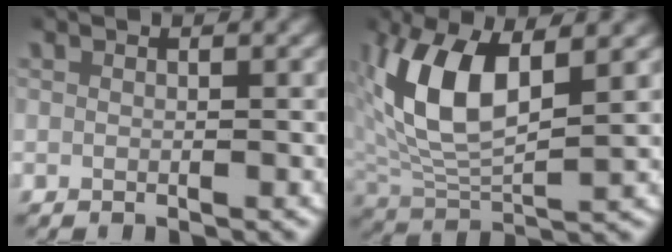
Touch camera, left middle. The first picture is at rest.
{"total": 7.2, "force": [2.0, 3.8, 5.8], "torque": [-0.139, 0.001, 0.041]}